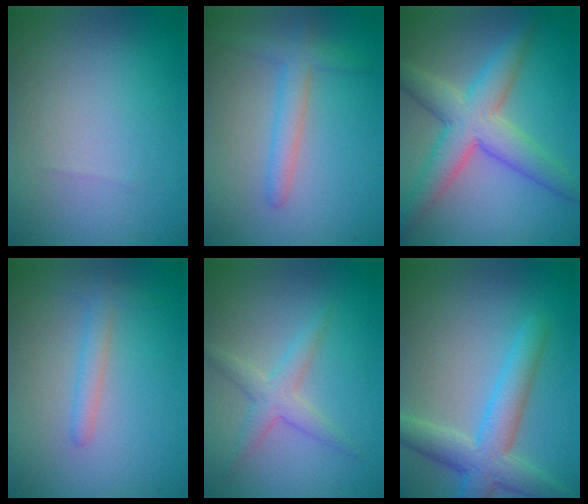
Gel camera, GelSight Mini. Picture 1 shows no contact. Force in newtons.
{"total": 2.6, "press": 2.6, "slide": 0.1}
{"total": 6.4, "press": 6.4, "slide": 0.4}
{"total": 1.7, "press": 1.7, "slide": 0.1}
{"total": 2.4, "press": 2.4, "slide": 0.1}
{"total": 5.0, "press": 5.0, "slide": 0.2}